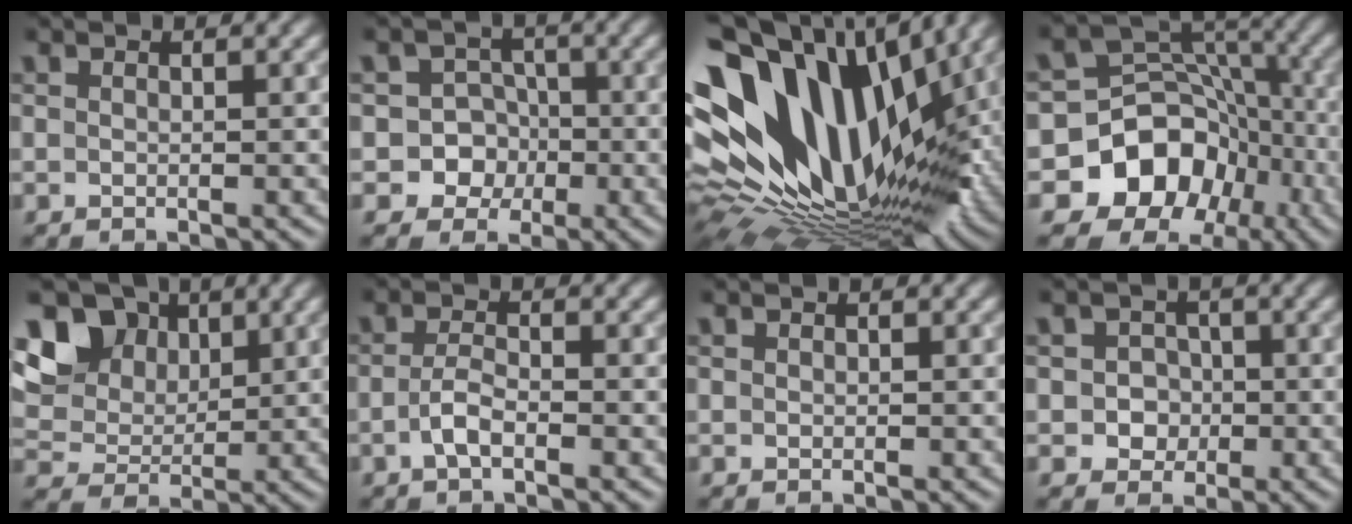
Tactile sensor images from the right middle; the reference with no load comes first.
{"total": 5.8, "force": [-1.8, 5.4, 1.1], "torque": [0.006, 0.015, -0.052]}
{"total": 18.7, "force": [4.5, 11.8, 13.8], "torque": [-0.275, 0.009, 0.082]}
{"total": 10.8, "force": [-5.2, 8.5, 4.1], "torque": [-0.063, 0.020, -0.102]}
{"total": 11.7, "force": [5.5, 8.6, 5.7], "torque": [-0.133, 0.017, 0.104]}
{"total": 2.0, "force": [-0.9, 0.6, 1.7], "torque": [-0.035, 0.003, -0.022]}
{"total": 0.0}
{"total": 2.4, "force": [-0.4, 2.2, 0.8], "torque": [0.012, -0.002, -0.015]}